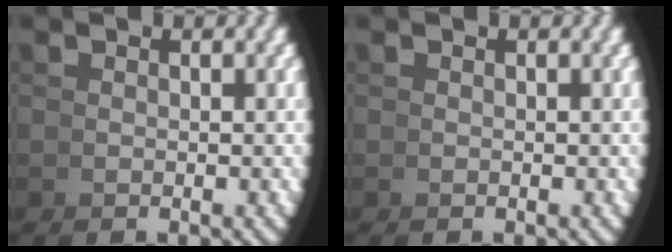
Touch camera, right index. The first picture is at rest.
{"total": 0.0}